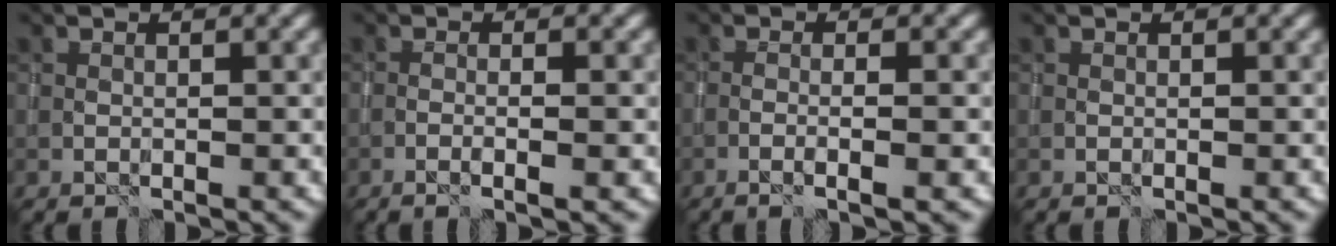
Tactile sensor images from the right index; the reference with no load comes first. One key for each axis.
{"total": 1.7, "fx": -0.7, "fy": 0.0, "fz": 1.6, "tx": -0.028, "ty": 0.005, "tz": -0.016}
{"total": 2.4, "fx": -0.9, "fy": 0.2, "fz": 2.2, "tx": -0.033, "ty": 0.006, "tz": -0.023}
{"total": 0.0}